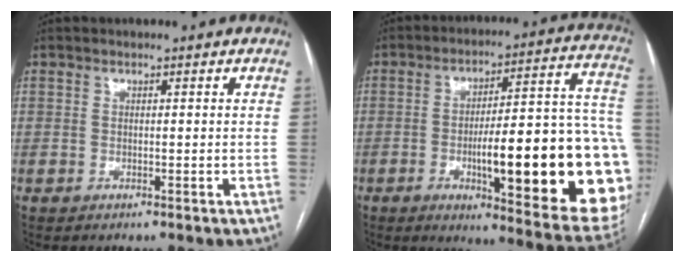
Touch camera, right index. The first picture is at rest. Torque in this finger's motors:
{"motor_torque": [1.54, -0.60, 1.06, 0.21]}